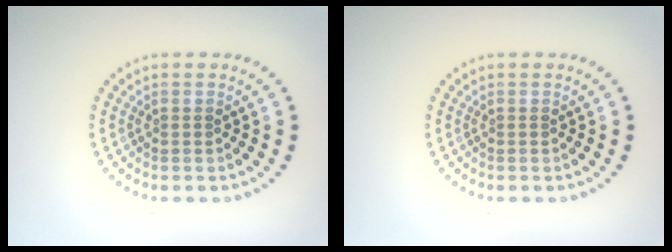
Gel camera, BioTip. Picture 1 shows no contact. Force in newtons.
{"total": 0.0}